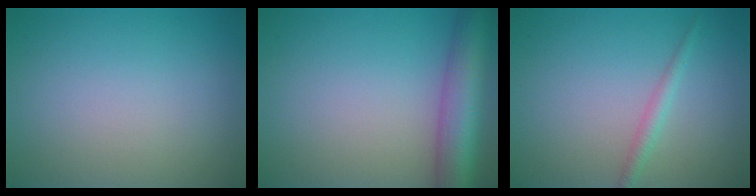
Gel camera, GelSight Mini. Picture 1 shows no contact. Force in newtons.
{"total": 7.4, "press": 7.4, "slide": 0.3}
{"total": 1.4, "press": 1.4, "slide": 0.0}